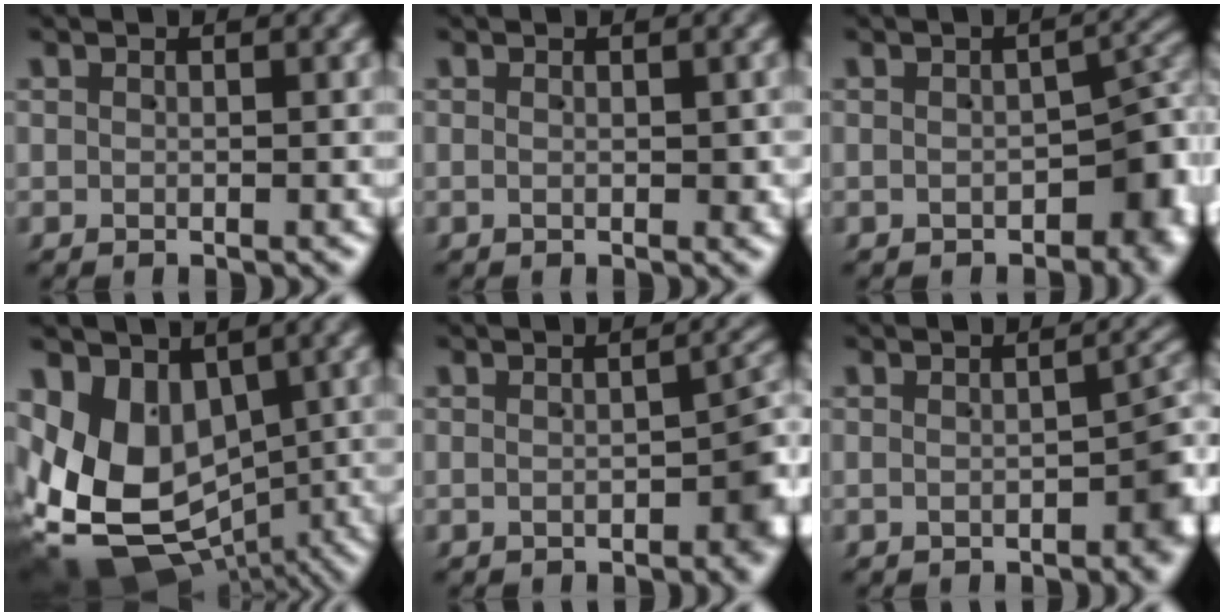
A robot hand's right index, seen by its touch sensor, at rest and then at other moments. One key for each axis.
{"total": 0.6, "fx": -0.1, "fy": 0.3, "fz": 0.5, "tx": -0.010, "ty": -0.005, "tz": 0.001}
{"total": 5.6, "fx": -2.6, "fy": 3.0, "fz": 3.9, "tx": -0.035, "ty": -0.005, "tz": -0.034}
{"total": 16.8, "fx": -5.2, "fy": 12.7, "fz": 9.7, "tx": -0.231, "ty": -0.075, "tz": -0.056}
{"total": 3.7, "fx": -1.3, "fy": 1.6, "fz": 3.0, "tx": -0.029, "ty": -0.005, "tz": -0.020}
{"total": 3.6, "fx": -1.3, "fy": 1.4, "fz": 3.0, "tx": -0.031, "ty": -0.002, "tz": -0.021}